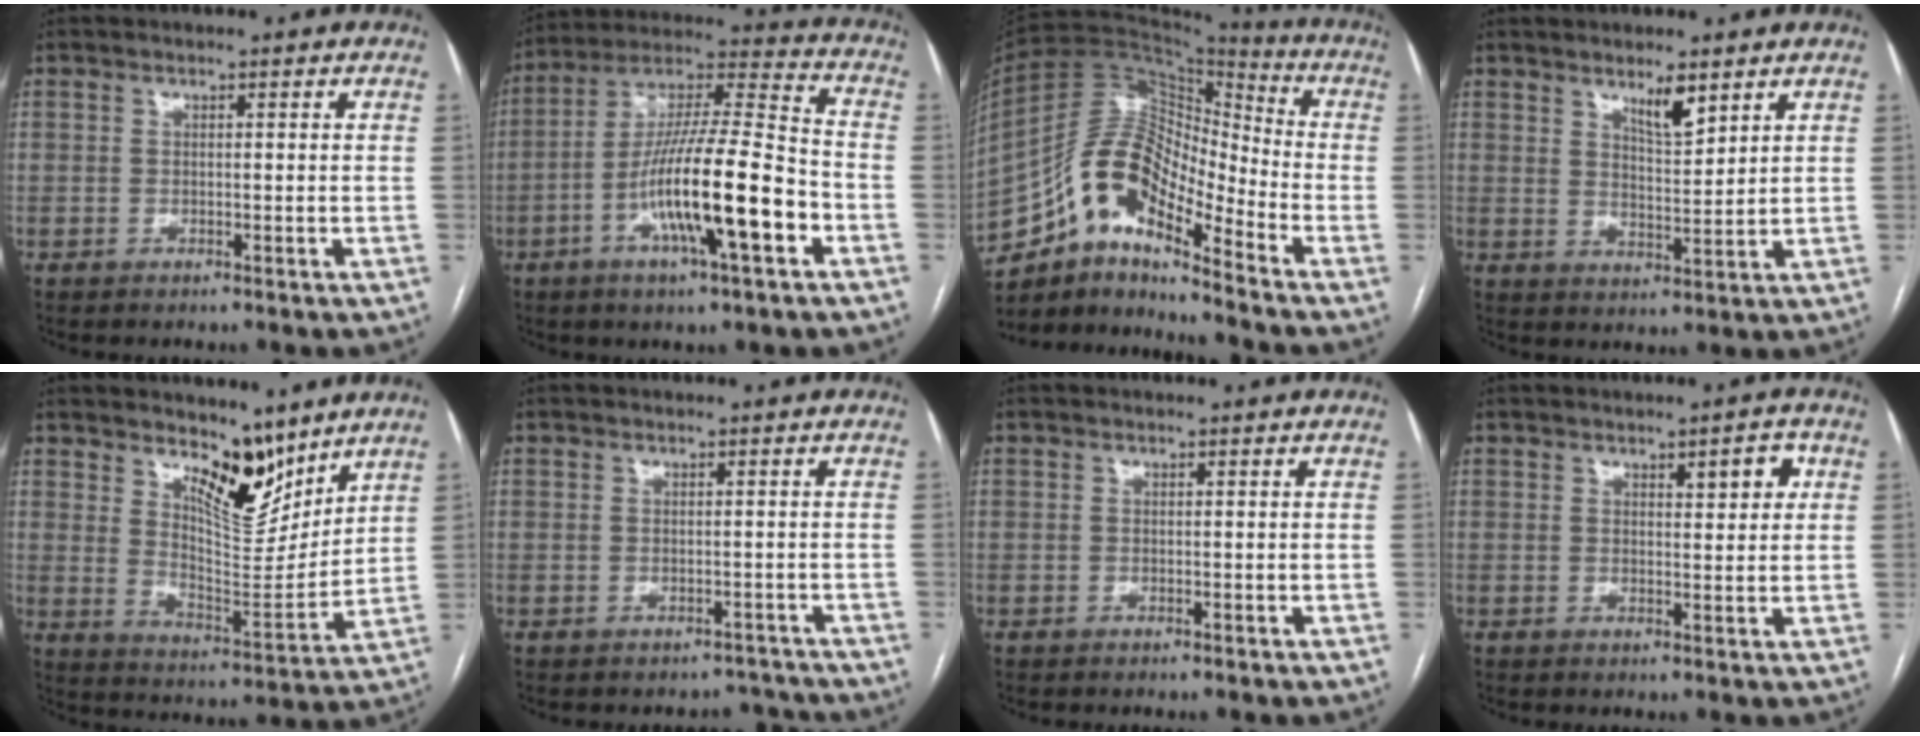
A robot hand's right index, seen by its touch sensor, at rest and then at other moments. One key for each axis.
{"total": 17.8, "fx": -6.1, "fy": 1.7, "fz": 16.6, "tx": -0.302, "ty": -0.003, "tz": -0.104}
{"total": 15.1, "fx": -9.4, "fy": 4.6, "fz": 10.9, "tx": -0.203, "ty": 0.039, "tz": -0.165}
{"total": 4.7, "fx": 3.3, "fy": 1.0, "fz": 3.2, "tx": -0.058, "ty": -0.008, "tz": 0.060}
{"total": 10.3, "fx": 7.6, "fy": 3.5, "fz": 5.9, "tx": -0.095, "ty": -0.024, "tz": 0.140}
{"total": 2.3, "fx": -1.9, "fy": 0.9, "fz": -0.8, "tx": 0.019, "ty": 0.011, "tz": -0.022}
{"total": 0.0}
{"total": 3.6, "fx": 1.6, "fy": 1.0, "fz": 3.1, "tx": -0.040, "ty": 0.000, "tz": 0.023}